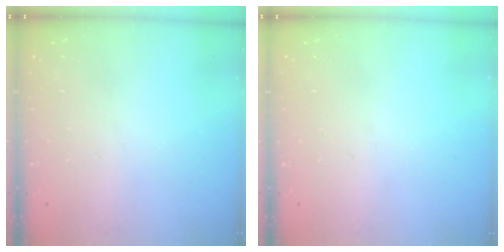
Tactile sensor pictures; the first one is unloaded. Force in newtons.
{"total": 0.0}